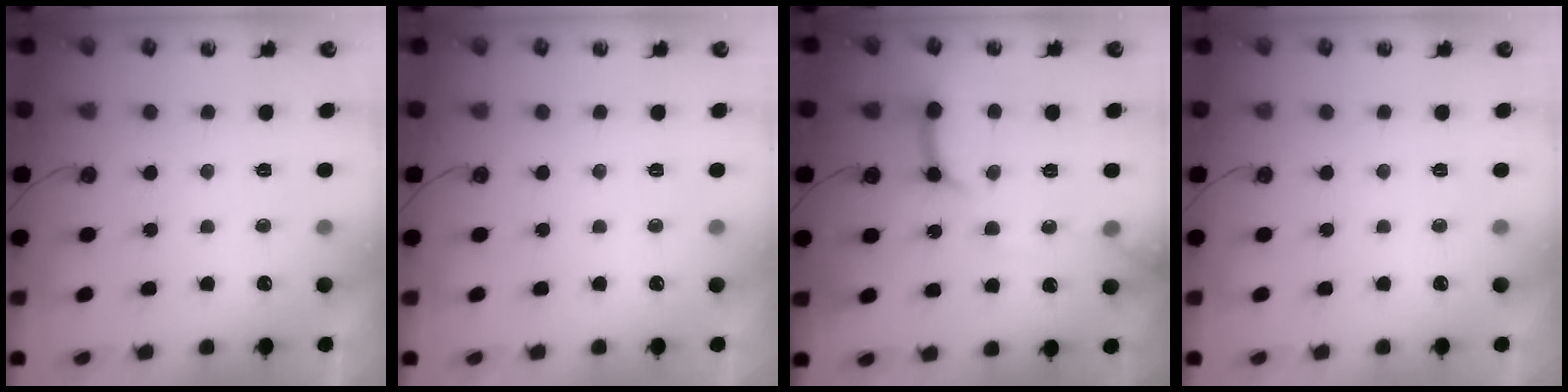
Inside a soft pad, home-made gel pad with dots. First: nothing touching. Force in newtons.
{"total": 0.0}
{"total": 13.8, "press": 13.7, "slide": 1.5}
{"total": 0.0}